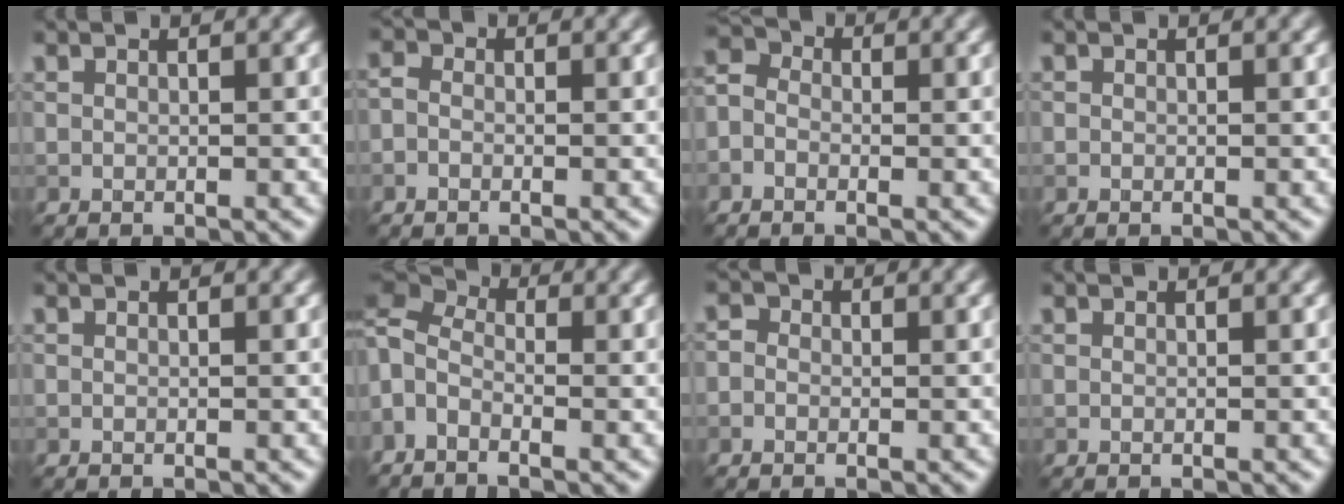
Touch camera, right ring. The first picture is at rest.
{"total": 1.1, "force": [-0.5, 0.8, 0.6], "torque": [-0.014, -0.002, -0.017]}
{"total": 2.5, "force": [-0.9, 1.9, 1.2], "torque": [-0.021, 0.008, -0.025]}
{"total": 0.0}
{"total": 0.0}
{"total": 5.1, "force": [-0.6, 3.1, 3.9], "torque": [-0.098, 0.010, -0.021]}
{"total": 1.2, "force": [-0.1, 1.1, 0.5], "torque": [-0.006, -0.003, -0.020]}
{"total": 0.0}